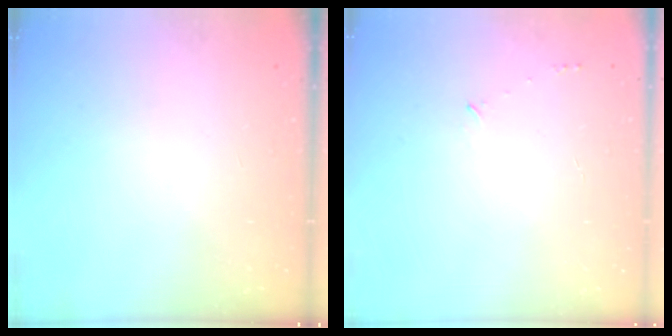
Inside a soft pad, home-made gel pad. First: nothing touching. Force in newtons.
{"total": 3.9, "press": 3.9, "slide": 0.5}